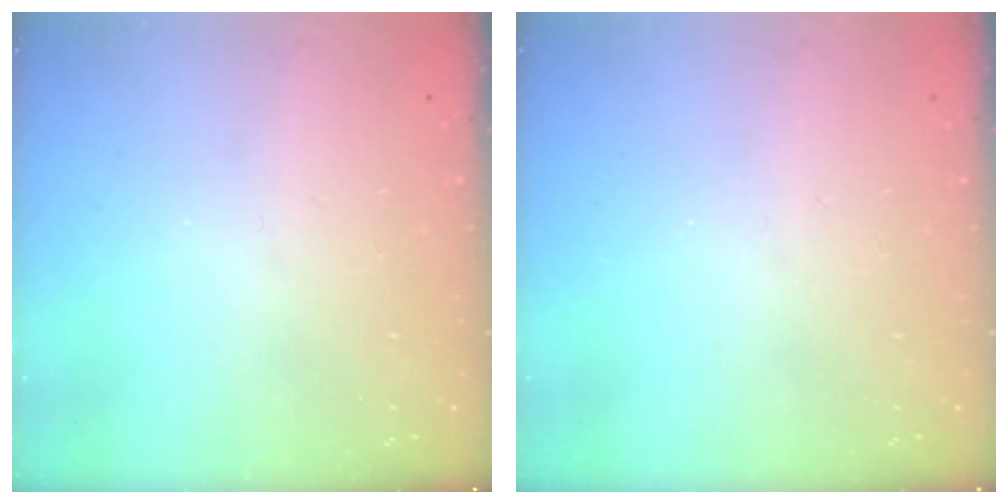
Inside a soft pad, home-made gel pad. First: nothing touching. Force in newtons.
{"total": 0.0}